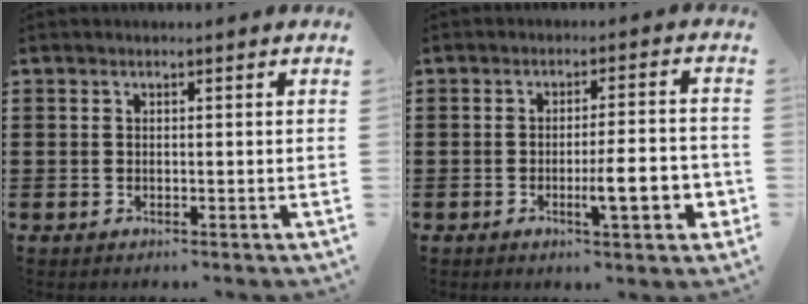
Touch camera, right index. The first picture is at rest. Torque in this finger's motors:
{"motor_torque": [0.28, -0.07, 0.23, 0.07]}